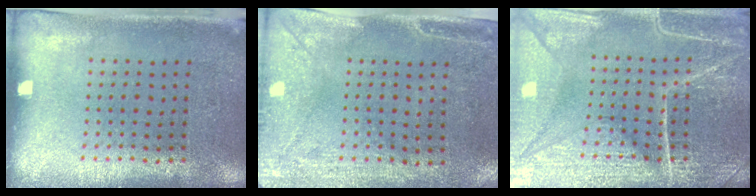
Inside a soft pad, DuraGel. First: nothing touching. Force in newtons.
{"total": 3.0, "press": 2.3, "slide": 1.8}
{"total": 7.3, "press": 7.2, "slide": 0.9}